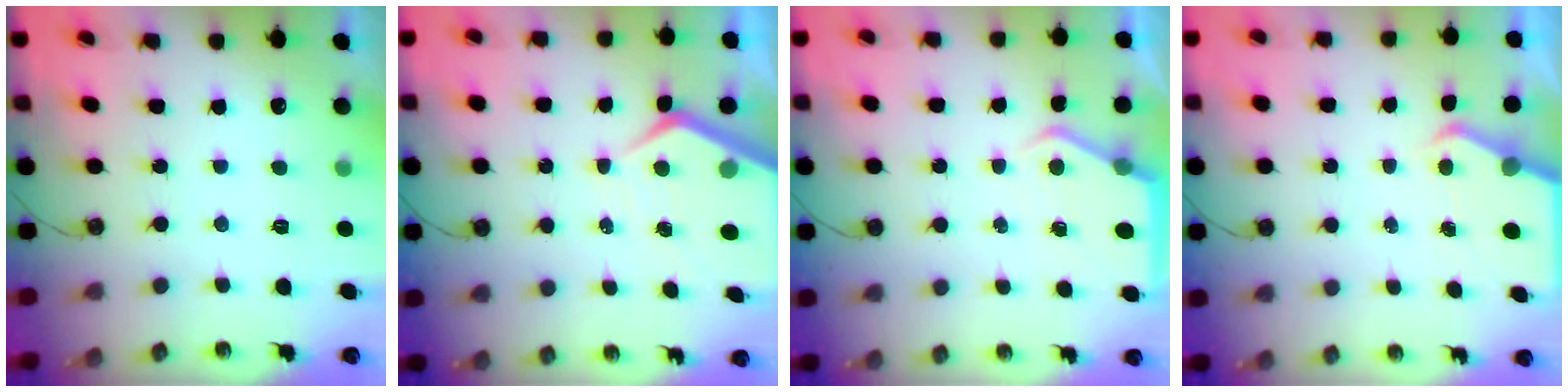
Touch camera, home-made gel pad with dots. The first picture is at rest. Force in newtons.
{"total": 7.4, "press": 7.3, "slide": 0.6}
{"total": 6.1, "press": 6.0, "slide": 0.9}
{"total": 3.9, "press": 3.9, "slide": 0.5}